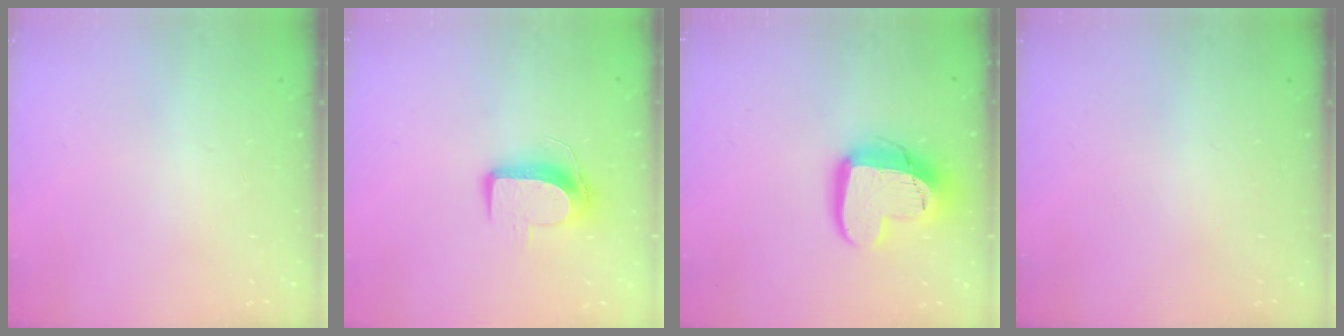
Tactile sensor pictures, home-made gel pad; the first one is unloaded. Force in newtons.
{"total": 9.5, "press": 9.5, "slide": 0.3}
{"total": 16.3, "press": 16.3, "slide": 1.4}
{"total": 0.0}